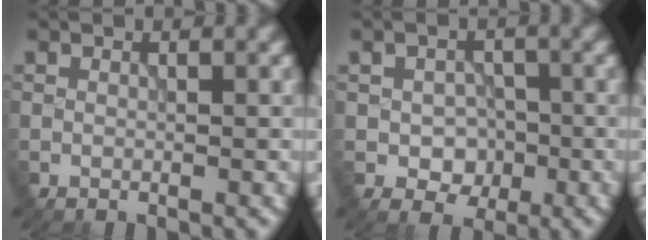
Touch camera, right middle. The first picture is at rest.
{"total": 3.1, "force": [-0.6, 2.4, 1.8], "torque": [-0.026, -0.004, -0.011]}